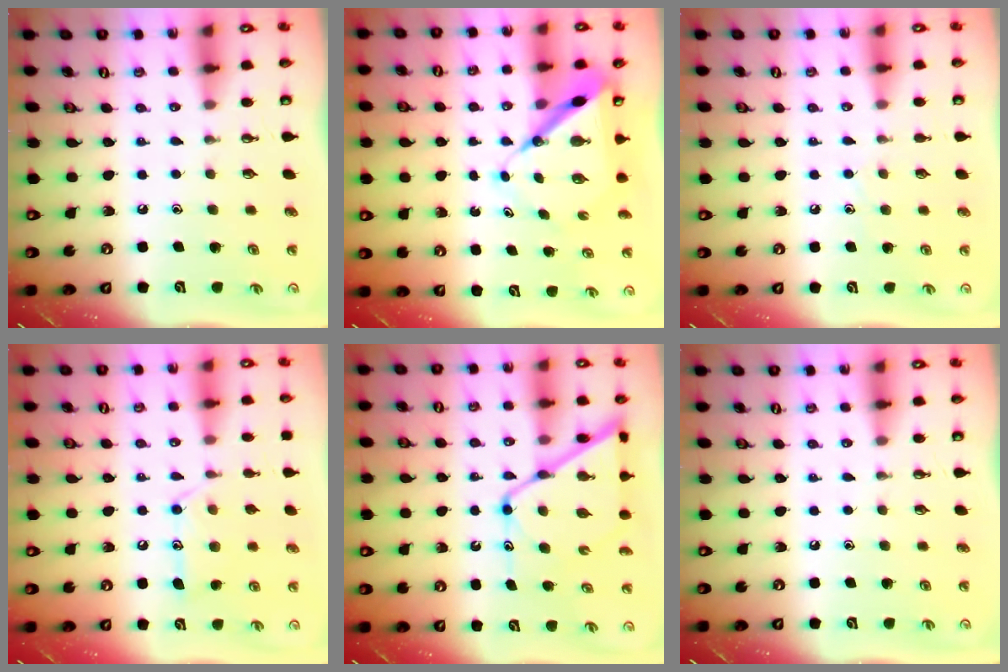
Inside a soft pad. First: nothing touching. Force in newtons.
{"total": 8.4, "press": 8.4, "slide": 0.6}
{"total": 5.9, "press": 5.8, "slide": 0.7}
{"total": 13.5, "press": 13.4, "slide": 0.9}
{"total": 14.0, "press": 13.9, "slide": 1.2}
{"total": 0.0}